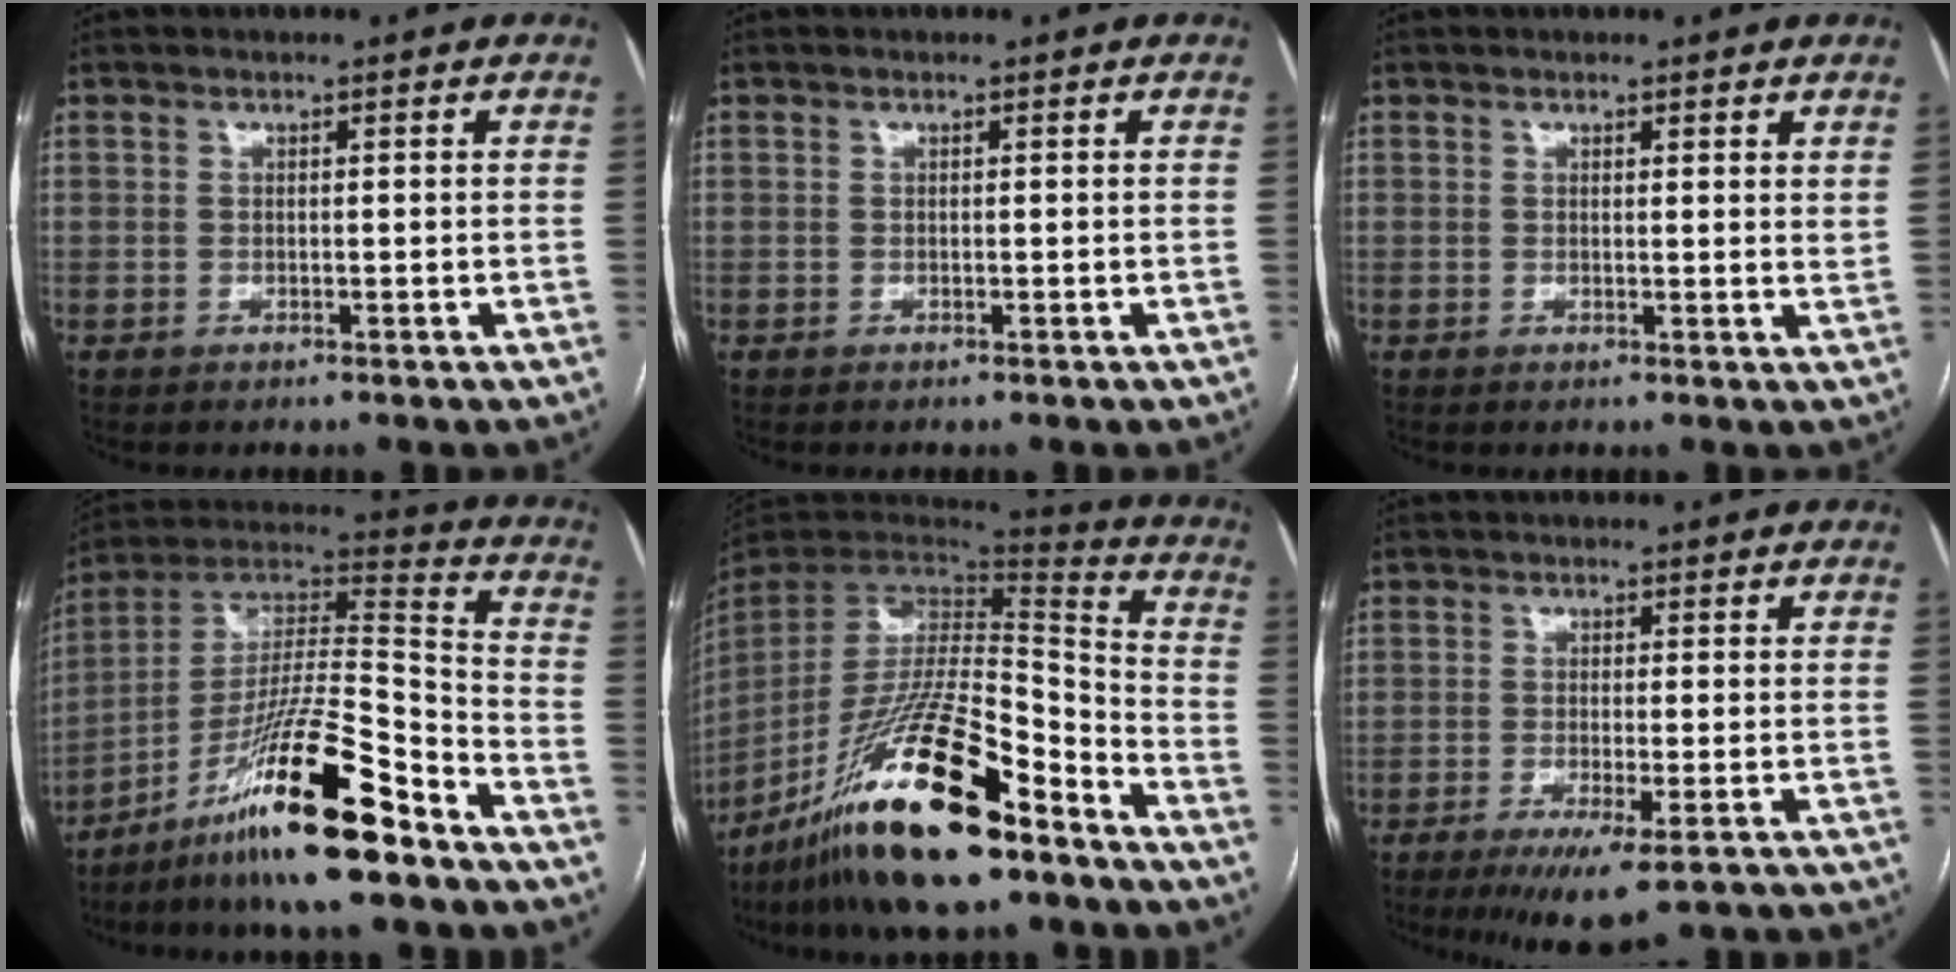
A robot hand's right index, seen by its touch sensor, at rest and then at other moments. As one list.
[{"total": 0.0}, {"total": 1.9, "force": [1.6, 0.3, 0.9], "torque": [-0.009, -0.007, 0.014]}, {"total": 18.9, "force": [-12.3, 1.0, 14.3], "torque": [-0.279, -0.010, -0.217]}, {"total": 23.3, "force": [-15.6, 4.4, 16.8], "torque": [-0.319, -0.026, -0.276]}, {"total": 7.1, "force": [-4.4, 0.8, 5.5], "torque": [-0.082, -0.019, -0.067]}]